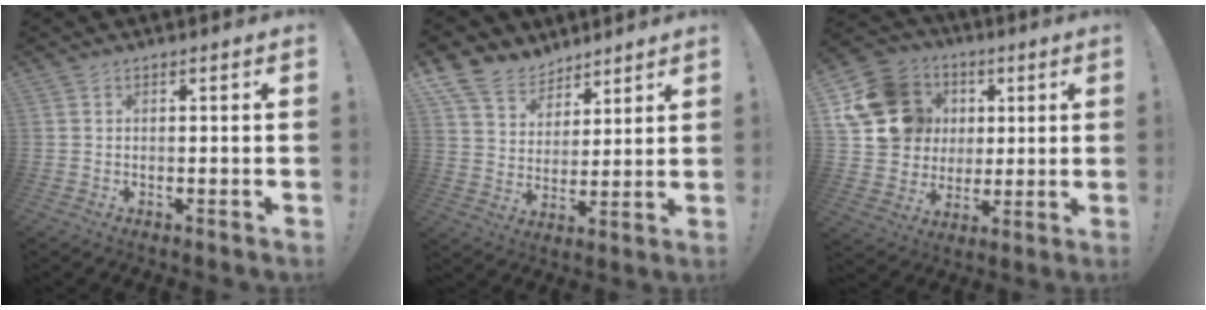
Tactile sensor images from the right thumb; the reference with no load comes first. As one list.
[{"total": 10.8, "force": [8.1, 6.8, 2.0], "torque": [-0.049, -0.063, 0.162]}, {"total": 18.7, "force": [5.4, 16.1, 7.8], "torque": [-0.126, -0.012, 0.131]}]